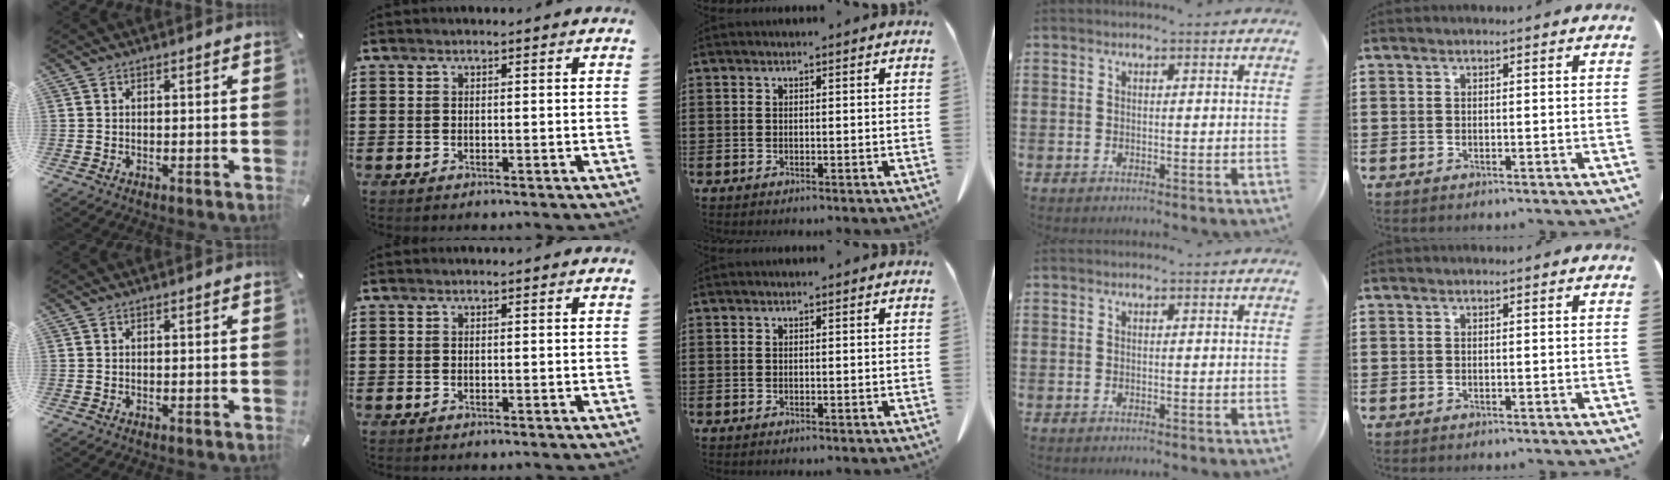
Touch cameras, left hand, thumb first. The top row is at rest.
{}